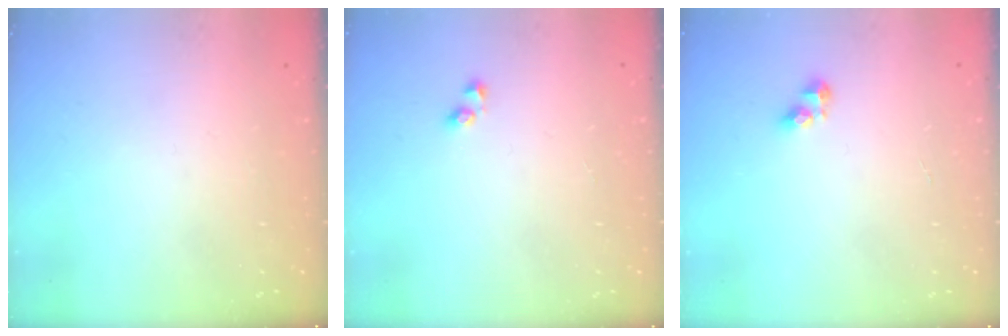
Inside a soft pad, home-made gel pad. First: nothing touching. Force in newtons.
{"total": 2.0, "press": 1.7, "slide": 1.0}
{"total": 3.5, "press": 3.5, "slide": 0.4}